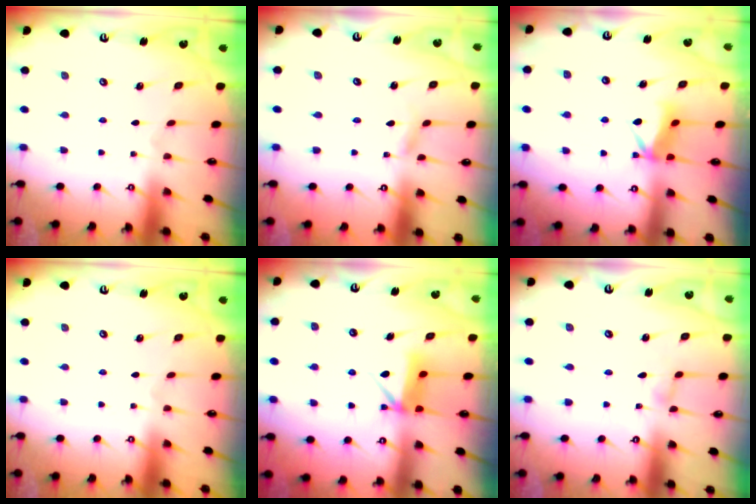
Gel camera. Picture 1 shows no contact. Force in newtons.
{"total": 2.5, "press": 2.5, "slide": 0.3}
{"total": 7.3, "press": 7.3, "slide": 0.7}
{"total": 0.0}
{"total": 8.2, "press": 8.1, "slide": 0.6}
{"total": 3.6, "press": 3.6, "slide": 0.3}